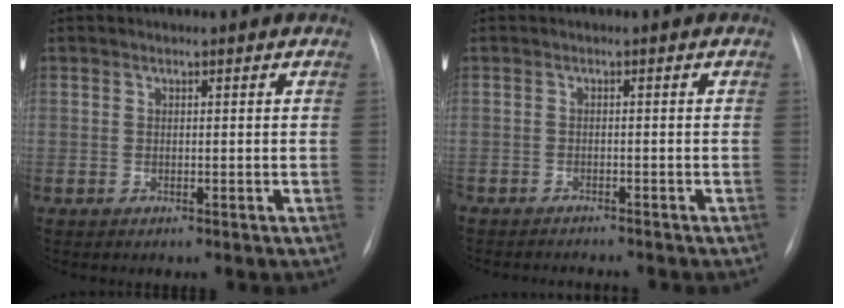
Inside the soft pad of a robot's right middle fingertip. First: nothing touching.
{"total": 4.3, "force": [-4.1, 0.6, 1.2], "torque": [-0.011, -0.008, -0.058]}